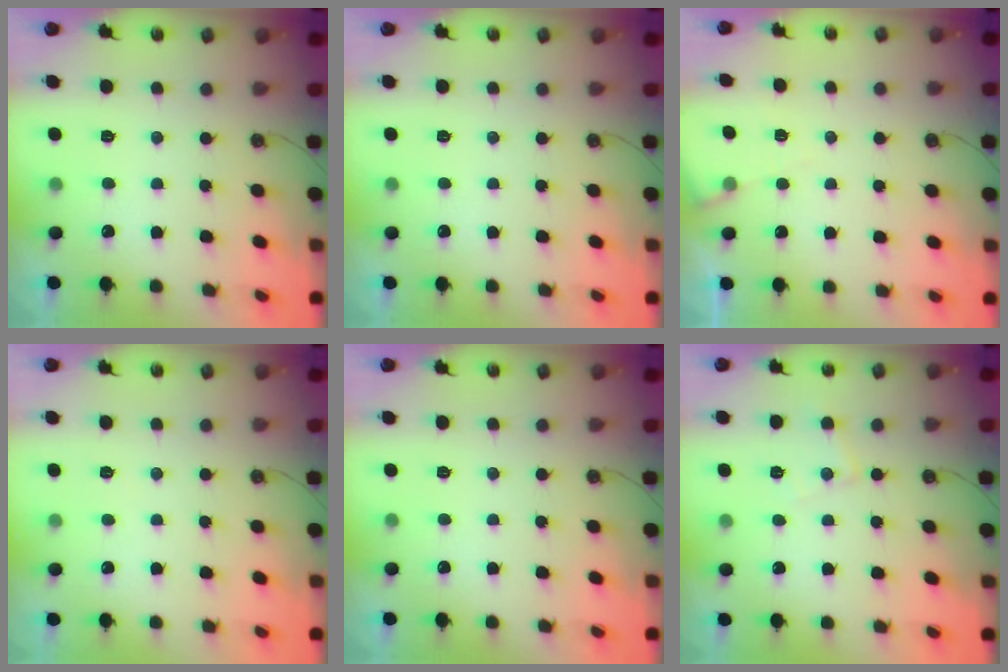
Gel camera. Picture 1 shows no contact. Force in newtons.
{"total": 0.0}
{"total": 4.2, "press": 4.1, "slide": 0.6}
{"total": 2.6, "press": 2.6, "slide": 0.5}
{"total": 0.0}
{"total": 6.6, "press": 6.6, "slide": 0.3}